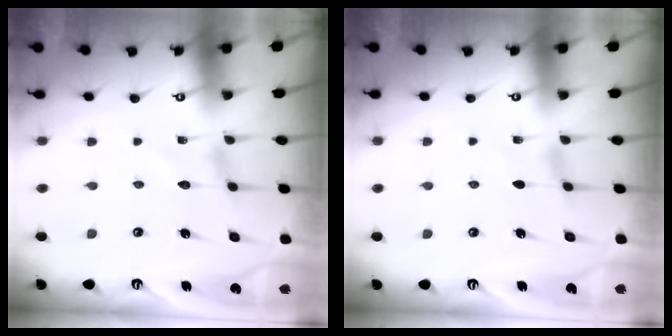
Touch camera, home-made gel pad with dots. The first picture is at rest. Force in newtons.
{"total": 0.9, "press": 0.8, "slide": 0.4}